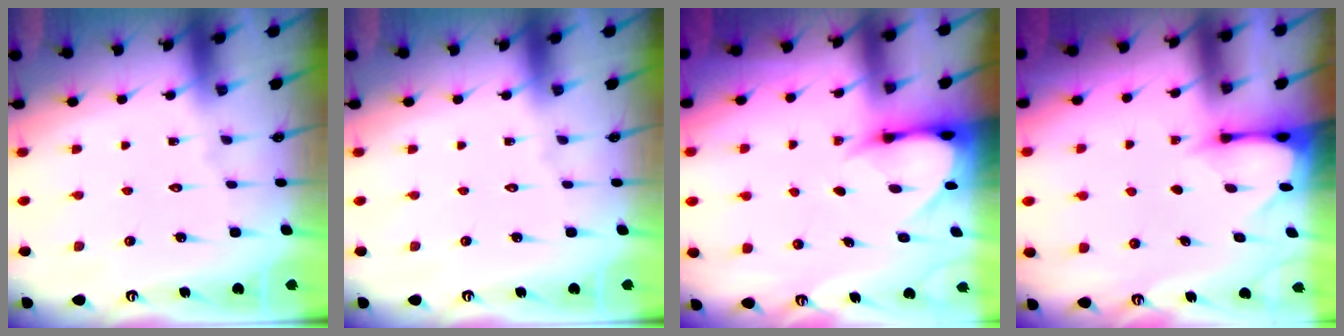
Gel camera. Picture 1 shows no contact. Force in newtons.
{"total": 0.0}
{"total": 4.7, "press": 4.7, "slide": 0.4}
{"total": 2.4, "press": 2.3, "slide": 0.3}